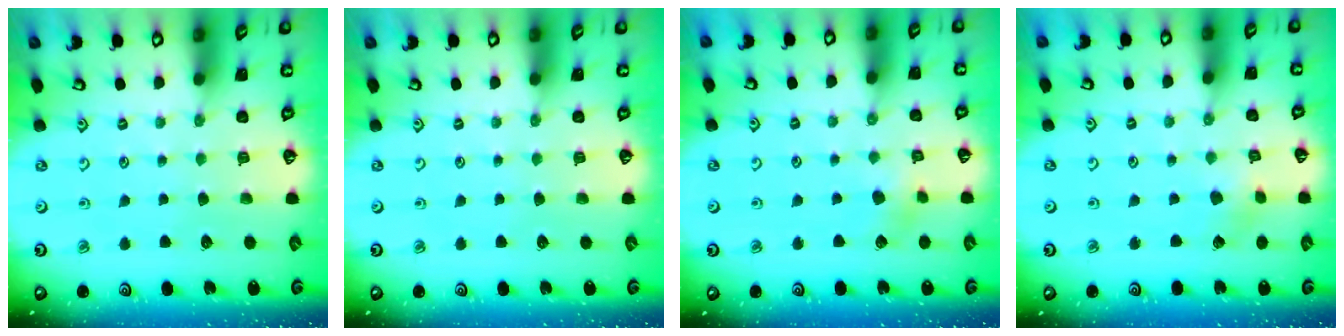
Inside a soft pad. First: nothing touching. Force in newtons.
{"total": 0.0}
{"total": 4.9, "press": 4.9, "slide": 0.4}
{"total": 2.9, "press": 2.9, "slide": 0.4}